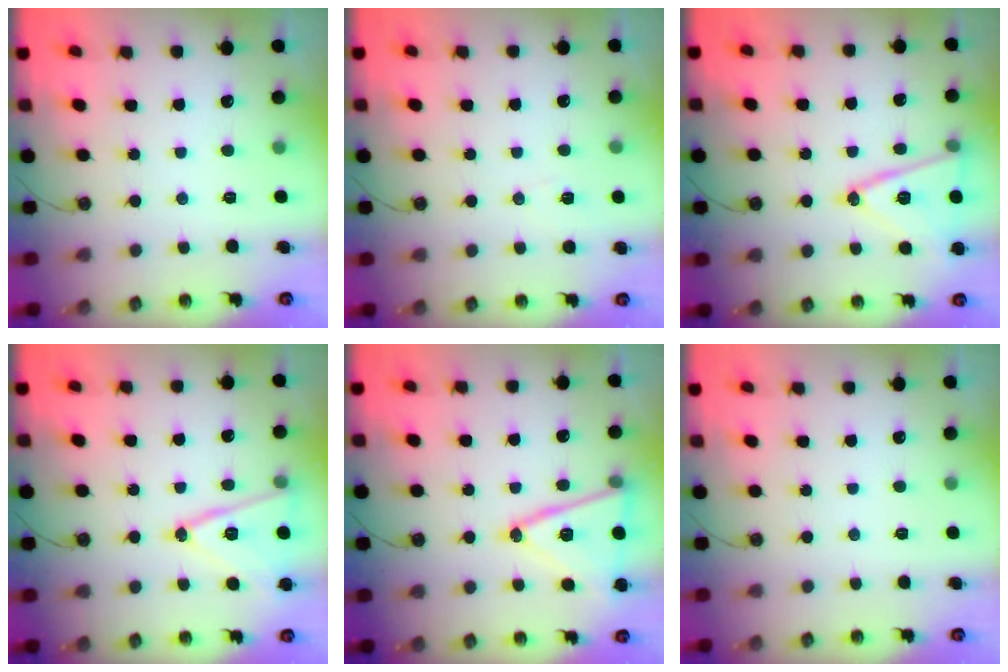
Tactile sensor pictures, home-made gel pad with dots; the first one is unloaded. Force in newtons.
{"total": 5.1, "press": 4.9, "slide": 1.3}
{"total": 15.6, "press": 15.2, "slide": 3.4}
{"total": 14.1, "press": 13.7, "slide": 3.3}
{"total": 16.9, "press": 16.6, "slide": 3.4}
{"total": 0.0}